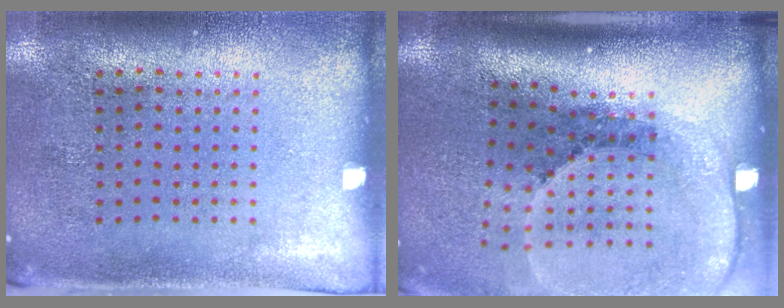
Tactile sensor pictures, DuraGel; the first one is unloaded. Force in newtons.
{"total": 2.7, "press": 1.9, "slide": 2.0}